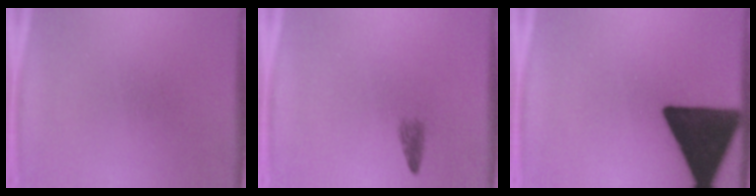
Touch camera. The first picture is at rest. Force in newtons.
{"total": 1.4}
{"total": 19.5}